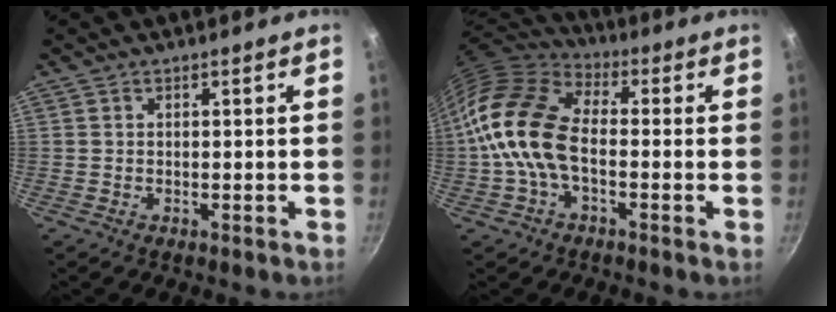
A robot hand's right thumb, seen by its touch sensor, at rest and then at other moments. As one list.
[{"total": 14.6, "force": [-1.7, 8.8, 11.5], "torque": [-0.207, 0.033, -0.053]}]